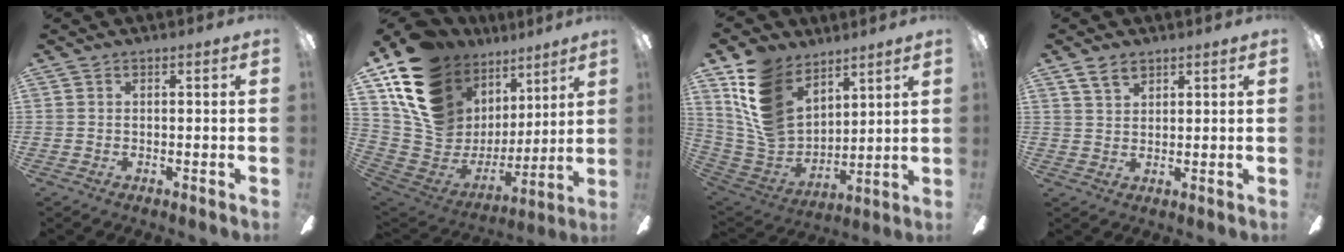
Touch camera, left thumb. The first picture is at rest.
{"total": 18.7, "force": [11.6, 12.5, 7.6], "torque": [-0.162, -0.069, 0.235]}
{"total": 16.2, "force": [9.6, 10.5, 7.9], "torque": [-0.210, -0.051, 0.186]}
{"total": 4.5, "force": [3.1, 2.4, 2.1], "torque": [-0.041, -0.004, 0.058]}